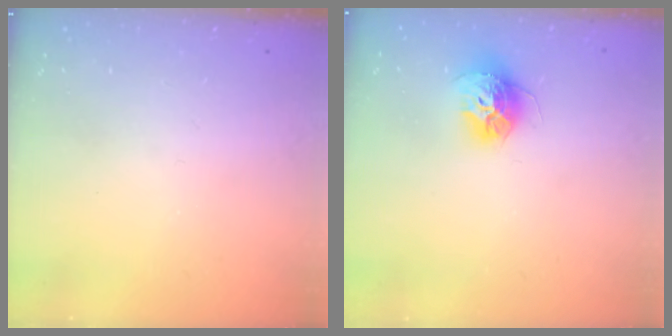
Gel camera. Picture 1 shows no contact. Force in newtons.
{"total": 12.0, "press": 11.9, "slide": 1.1}